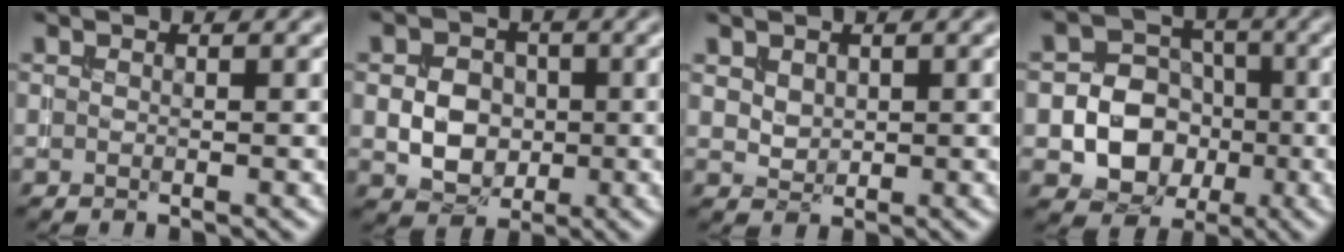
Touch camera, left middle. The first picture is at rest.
{"total": 4.1, "force": [-0.4, 3.3, 2.3], "torque": [-0.039, -0.001, -0.007]}
{"total": 1.3, "force": [0.7, 1.0, 0.6], "torque": [-0.011, -0.003, 0.018]}
{"total": 7.4, "force": [-1.6, 6.5, 3.3], "torque": [-0.033, 0.001, -0.051]}